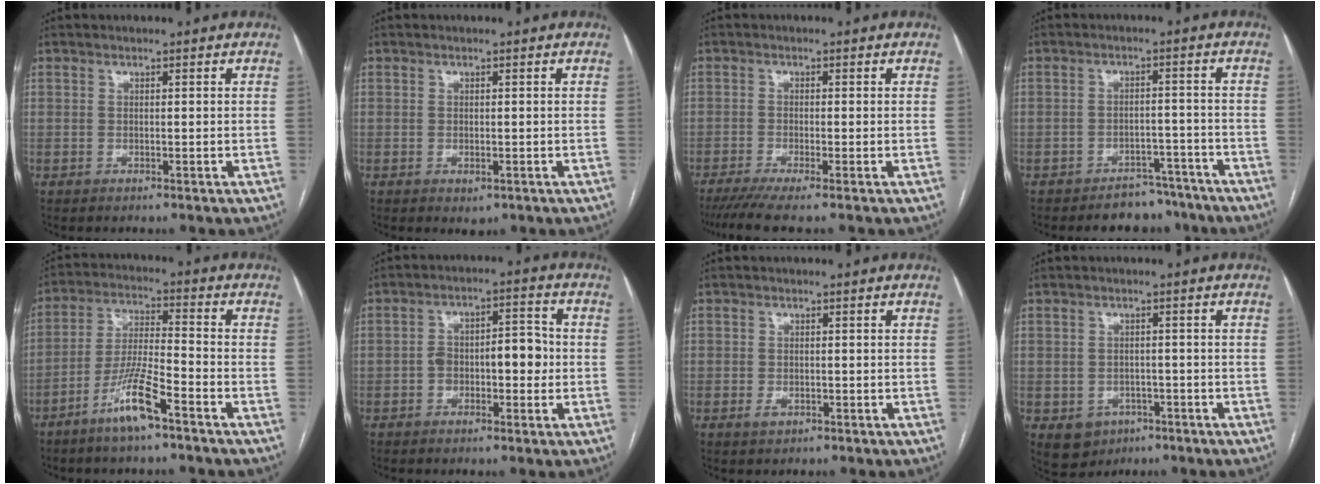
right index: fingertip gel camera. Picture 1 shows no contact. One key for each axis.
{"total": 1.4, "fx": -0.5, "fy": 0.9, "fz": 1.0, "tx": -0.012, "ty": -0.003, "tz": 0.001}
{"total": 5.4, "fx": -4.0, "fy": 0.0, "fz": 3.5, "tx": -0.057, "ty": -0.013, "tz": -0.071}
{"total": 6.1, "fx": -5.2, "fy": 3.1, "fz": 0.6, "tx": 0.015, "ty": 0.019, "tz": -0.076}
{"total": 9.1, "fx": -5.6, "fy": 0.8, "fz": 7.1, "tx": -0.145, "ty": -0.006, "tz": -0.108}
{"total": 7.4, "fx": -0.8, "fy": 3.4, "fz": 6.5, "tx": -0.106, "ty": 0.031, "tz": -0.012}
{"total": 1.9, "fx": -0.6, "fy": 1.6, "fz": 0.7, "tx": -0.007, "ty": 0.003, "tz": -0.005}
{"total": 5.6, "fx": -2.4, "fy": 4.7, "fz": 1.6, "tx": -0.026, "ty": 0.007, "tz": -0.025}